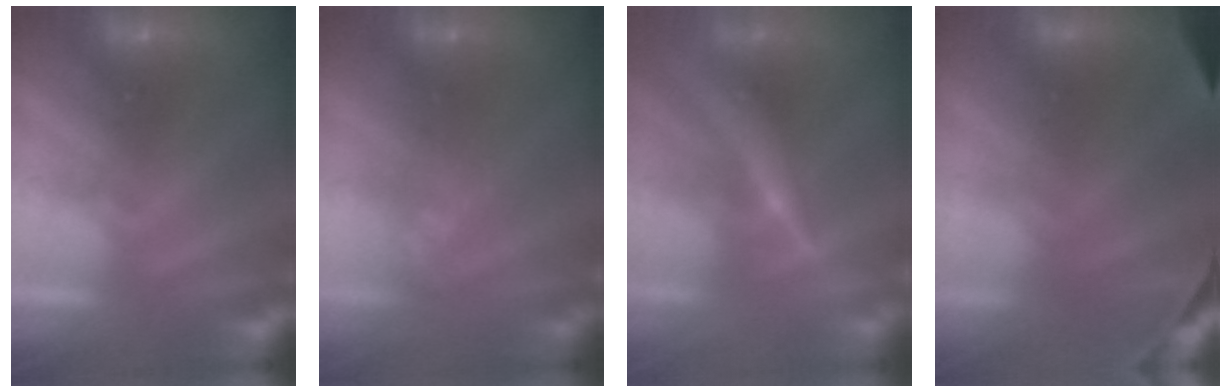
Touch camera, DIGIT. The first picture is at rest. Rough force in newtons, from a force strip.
{"total": 4.5}
{"total": 4.6}
{"total": 8.1}